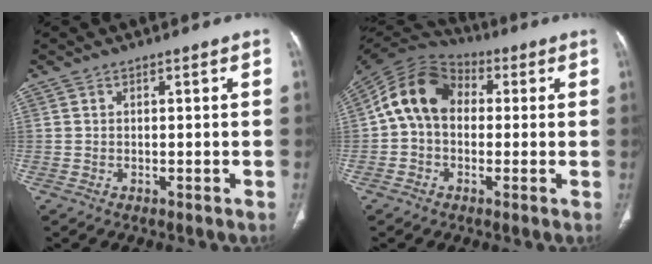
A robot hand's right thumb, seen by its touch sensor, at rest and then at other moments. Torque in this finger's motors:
{"motor_torque": [0.99, 2.20, 0.70, -0.60, 0.13]}